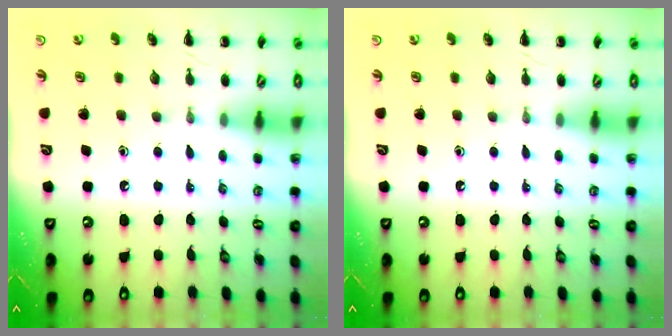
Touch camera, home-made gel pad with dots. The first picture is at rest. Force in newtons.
{"total": 0.0}